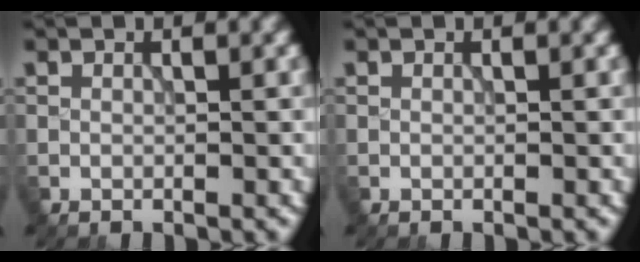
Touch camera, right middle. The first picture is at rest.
{"total": 0.0}